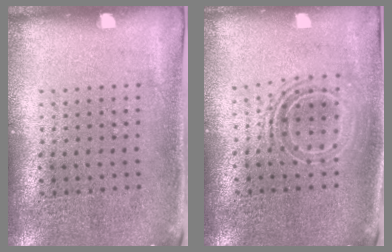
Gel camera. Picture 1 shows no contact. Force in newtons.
{"total": 1.8, "press": 1.3, "slide": 1.1}